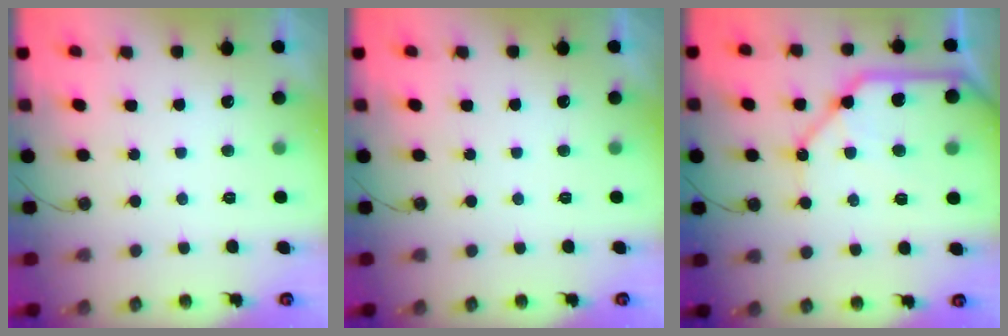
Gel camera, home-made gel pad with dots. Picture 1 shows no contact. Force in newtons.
{"total": 0.0}
{"total": 19.2, "press": 19.0, "slide": 2.5}